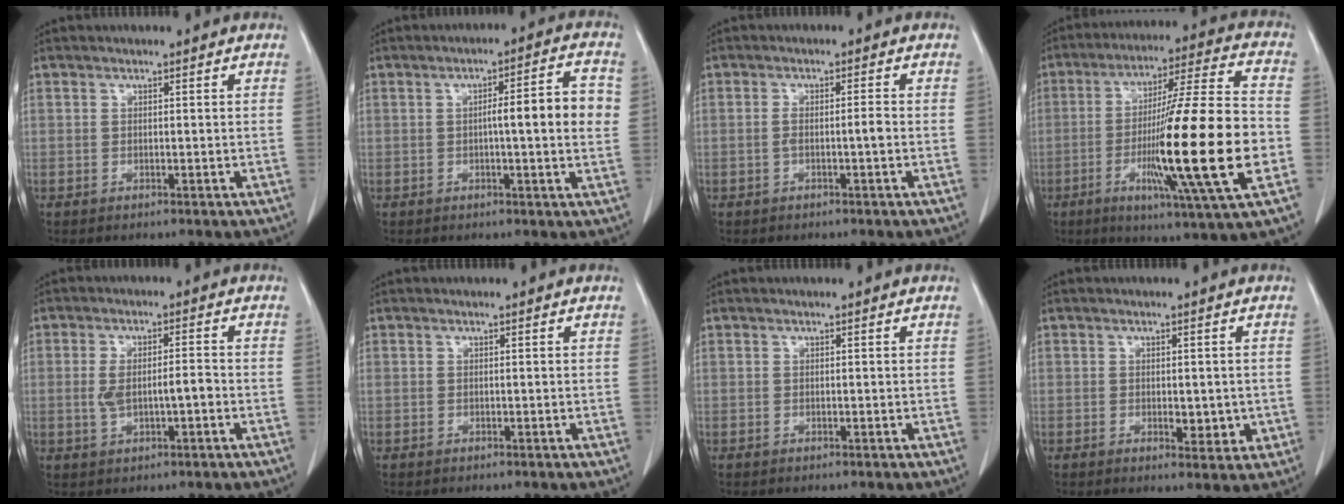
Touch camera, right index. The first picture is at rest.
{"total": 8.1, "force": [0.2, 0.6, 8.1], "torque": [-0.112, 0.015, -0.001]}
{"total": 2.3, "force": [-0.6, 0.0, 2.2], "torque": [-0.040, 0.002, -0.011]}
{"total": 22.6, "force": [-5.1, -0.2, 22.0], "torque": [-0.357, -0.017, -0.090]}
{"total": 5.3, "force": [-0.8, 1.6, 5.0], "torque": [-0.102, 0.012, -0.008]}
{"total": 0.0}
{"total": 0.0}
{"total": 3.6, "force": [-0.4, 1.6, 3.2], "torque": [-0.041, -0.005, -0.001]}